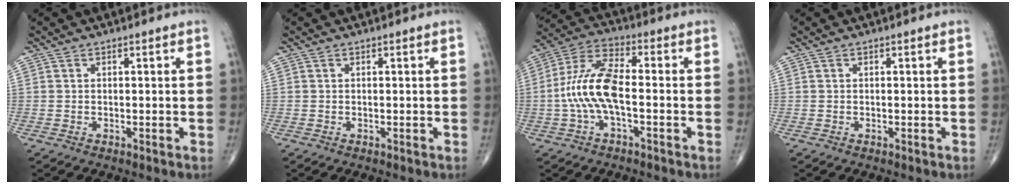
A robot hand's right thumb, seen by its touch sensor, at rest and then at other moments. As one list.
[{"total": 0.0}, {"total": 11.5, "force": [-1.8, 4.6, 10.3], "torque": [-0.227, 0.038, -0.040]}, {"total": 0.0}]